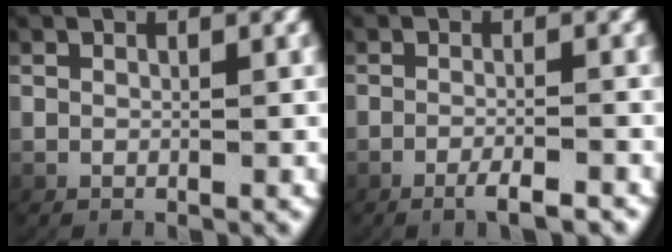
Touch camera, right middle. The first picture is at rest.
{"total": 2.6, "force": [-2.0, 0.5, 1.6], "torque": [-0.037, 0.004, -0.035]}